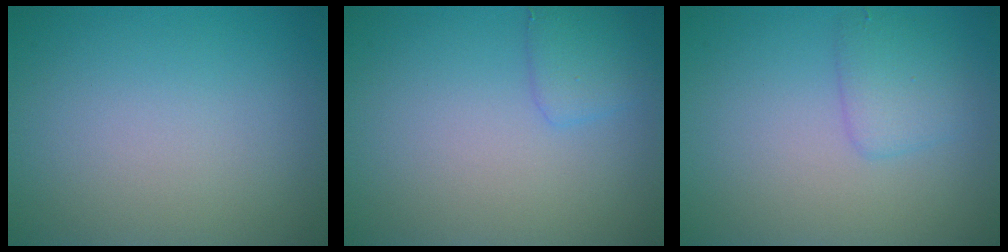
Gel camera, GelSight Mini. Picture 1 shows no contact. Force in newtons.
{"total": 1.7, "press": 1.7, "slide": 0.1}
{"total": 2.2, "press": 2.2, "slide": 0.1}